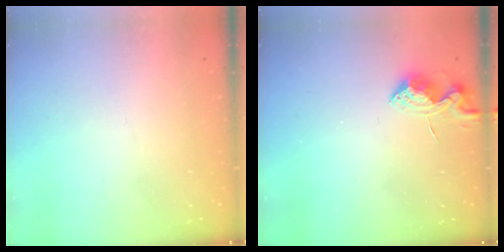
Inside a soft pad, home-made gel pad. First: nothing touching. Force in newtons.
{"total": 7.3, "press": 7.3, "slide": 0.6}